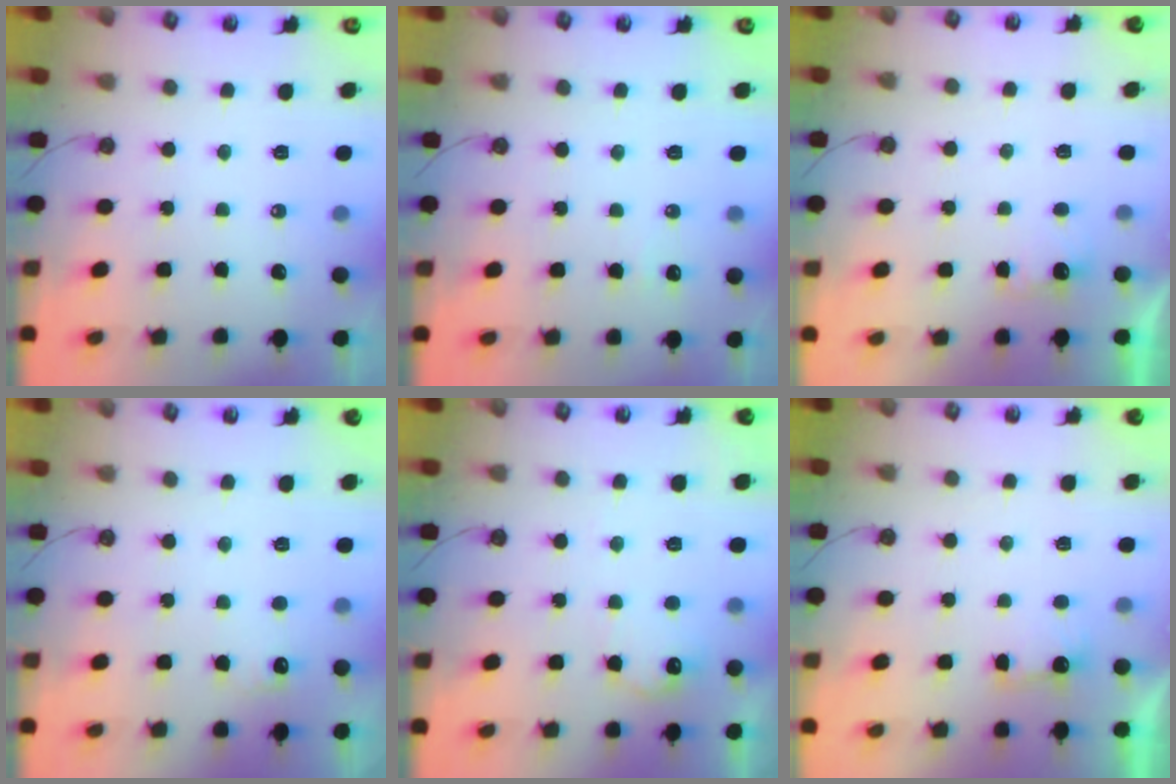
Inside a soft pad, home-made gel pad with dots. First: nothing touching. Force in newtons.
{"total": 4.9, "press": 4.8, "slide": 1.0}
{"total": 2.3, "press": 2.2, "slide": 0.9}
{"total": 6.6, "press": 6.5, "slide": 1.2}
{"total": 9.6, "press": 9.6, "slide": 0.4}
{"total": 2.3, "press": 2.1, "slide": 0.9}